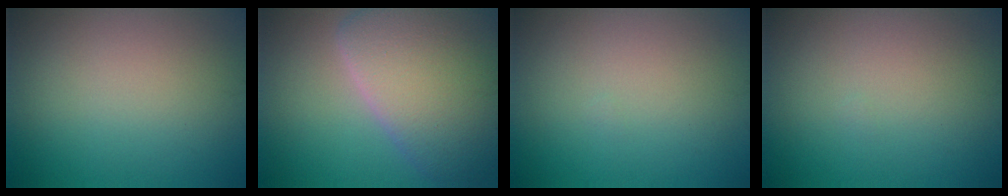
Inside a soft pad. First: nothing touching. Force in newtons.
{"total": 8.7, "press": 8.6, "slide": 0.7}
{"total": 0.0}
{"total": 0.0}